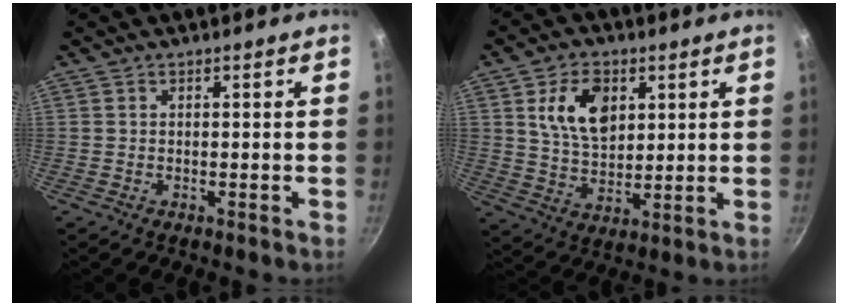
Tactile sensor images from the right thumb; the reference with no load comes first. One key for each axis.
{"total": 11.2, "fx": 3.8, "fy": 7.3, "fz": 7.6, "tx": -0.113, "ty": -0.016, "tz": 0.071}